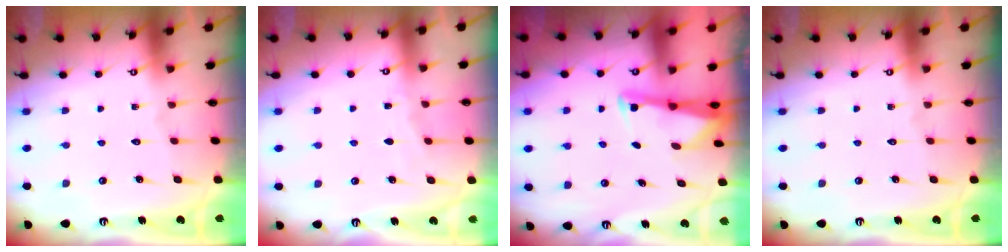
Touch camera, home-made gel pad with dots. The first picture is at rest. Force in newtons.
{"total": 3.0, "press": 3.0, "slide": 0.4}
{"total": 2.6, "press": 2.6, "slide": 0.3}
{"total": 0.0}